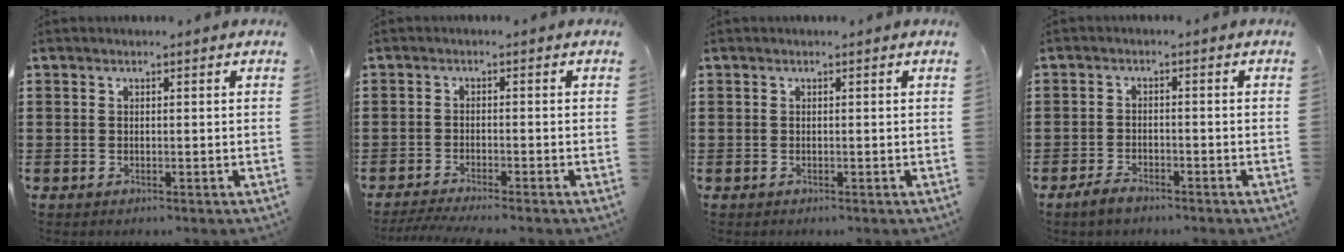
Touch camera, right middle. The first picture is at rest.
{"total": 2.4, "force": [-2.2, -0.1, 1.0], "torque": [-0.021, -0.003, -0.046]}
{"total": 0.0}
{"total": 2.3, "force": [-1.9, 0.8, 1.0], "torque": [-0.026, 0.002, -0.040]}